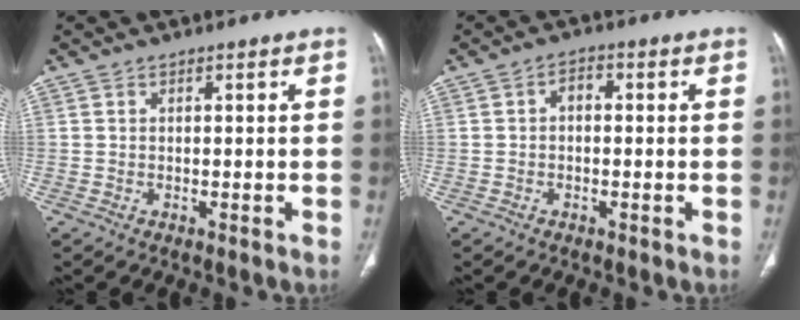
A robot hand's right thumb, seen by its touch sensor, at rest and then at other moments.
{"total": 2.2, "force": [-0.1, 1.5, 1.7], "torque": [-0.014, 0.012, -0.009]}